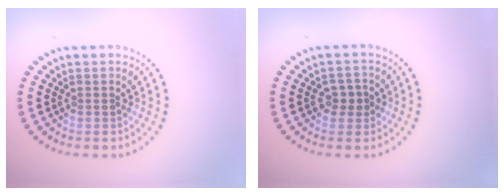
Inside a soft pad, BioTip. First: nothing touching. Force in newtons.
{"total": 1.9, "press": 1.8, "slide": 0.6}